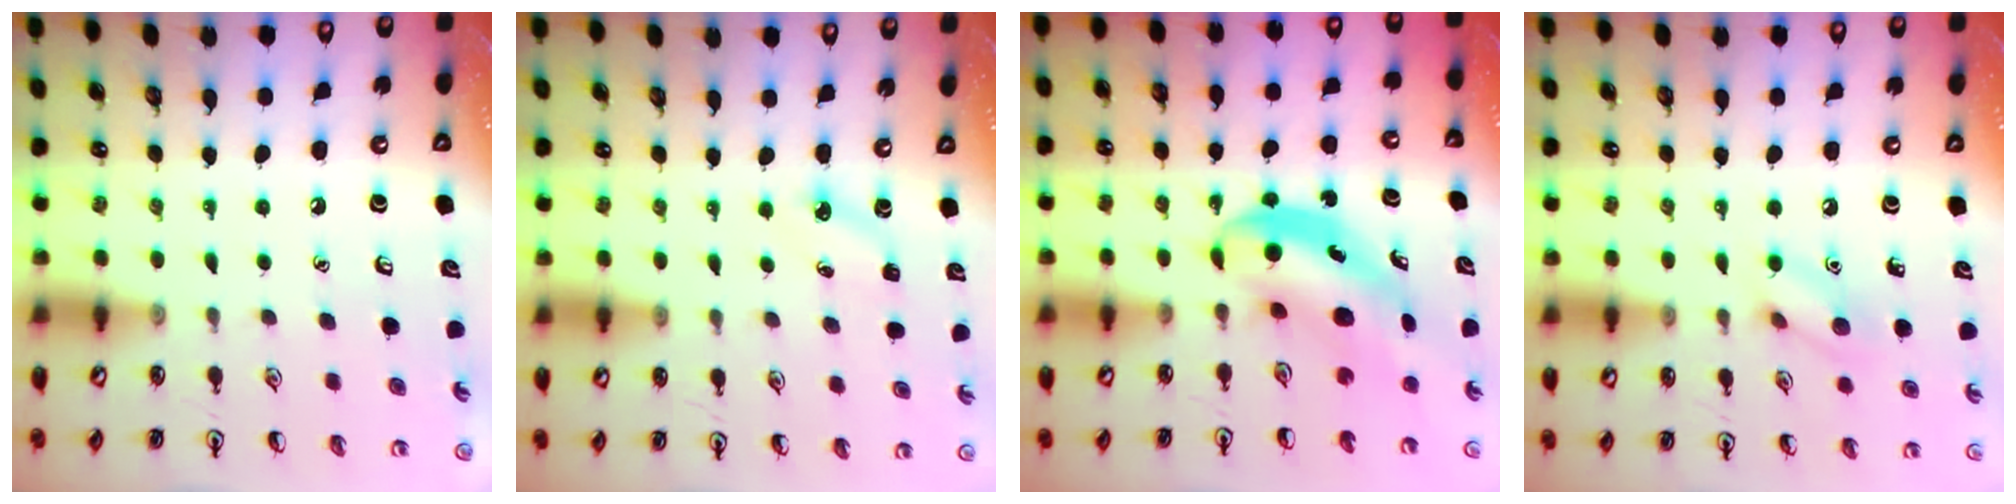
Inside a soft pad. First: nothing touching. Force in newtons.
{"total": 3.7, "press": 3.5, "slide": 1.1}
{"total": 6.3, "press": 6.2, "slide": 1.3}
{"total": 7.5, "press": 7.4, "slide": 0.7}